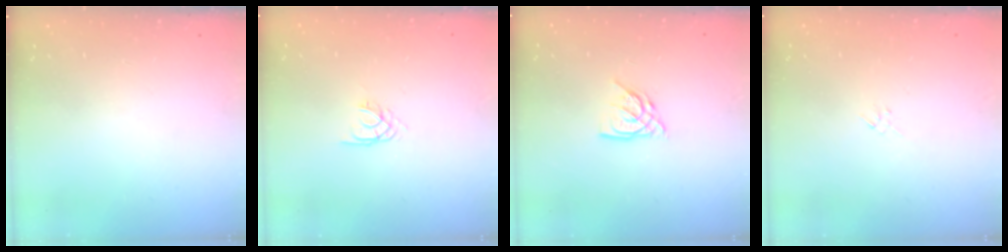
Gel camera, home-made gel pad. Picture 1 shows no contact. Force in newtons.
{"total": 1.7, "press": 1.7, "slide": 0.1}
{"total": 6.8, "press": 6.8, "slide": 0.5}
{"total": 1.3, "press": 1.3, "slide": 0.4}